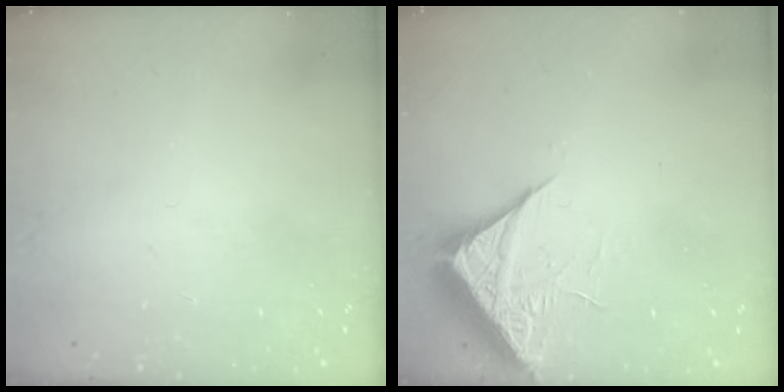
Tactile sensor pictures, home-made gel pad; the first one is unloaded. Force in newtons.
{"total": 6.9, "press": 6.9, "slide": 0.4}